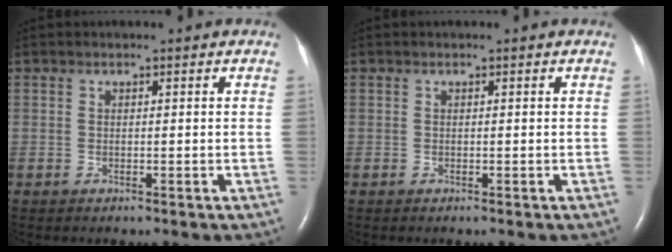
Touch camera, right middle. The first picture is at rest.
{"total": 0.0}